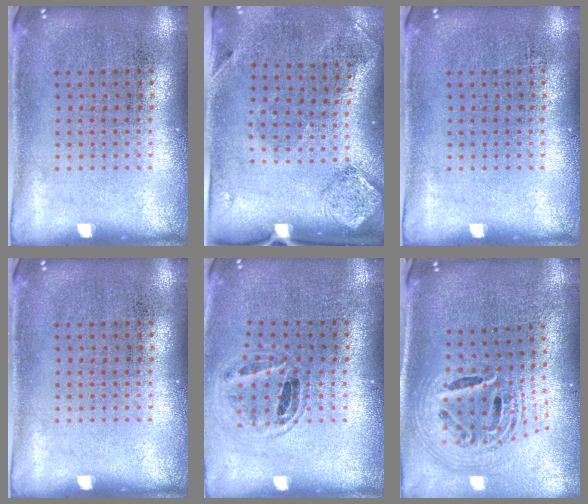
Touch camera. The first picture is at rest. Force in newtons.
{"total": 2.0, "press": 1.1, "slide": 1.7}
{"total": 0.0}
{"total": 0.0}
{"total": 0.9, "press": 0.9, "slide": 0.2}
{"total": 2.7, "press": 1.9, "slide": 1.9}